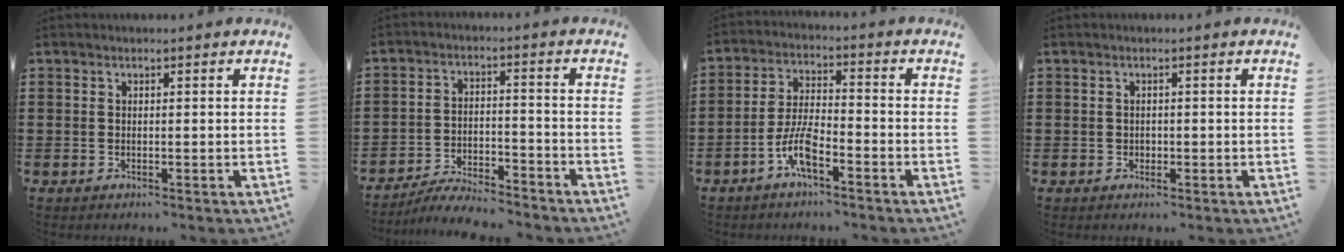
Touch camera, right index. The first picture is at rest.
{"total": 5.4, "force": [-5.2, 0.3, 1.3], "torque": [-0.030, 0.003, -0.104]}
{"total": 6.7, "force": [-3.8, 1.9, 5.2], "torque": [-0.127, -0.005, -0.078]}
{"total": 0.7, "force": [-0.1, 0.6, 0.3], "torque": [-0.008, 0.003, -0.003]}